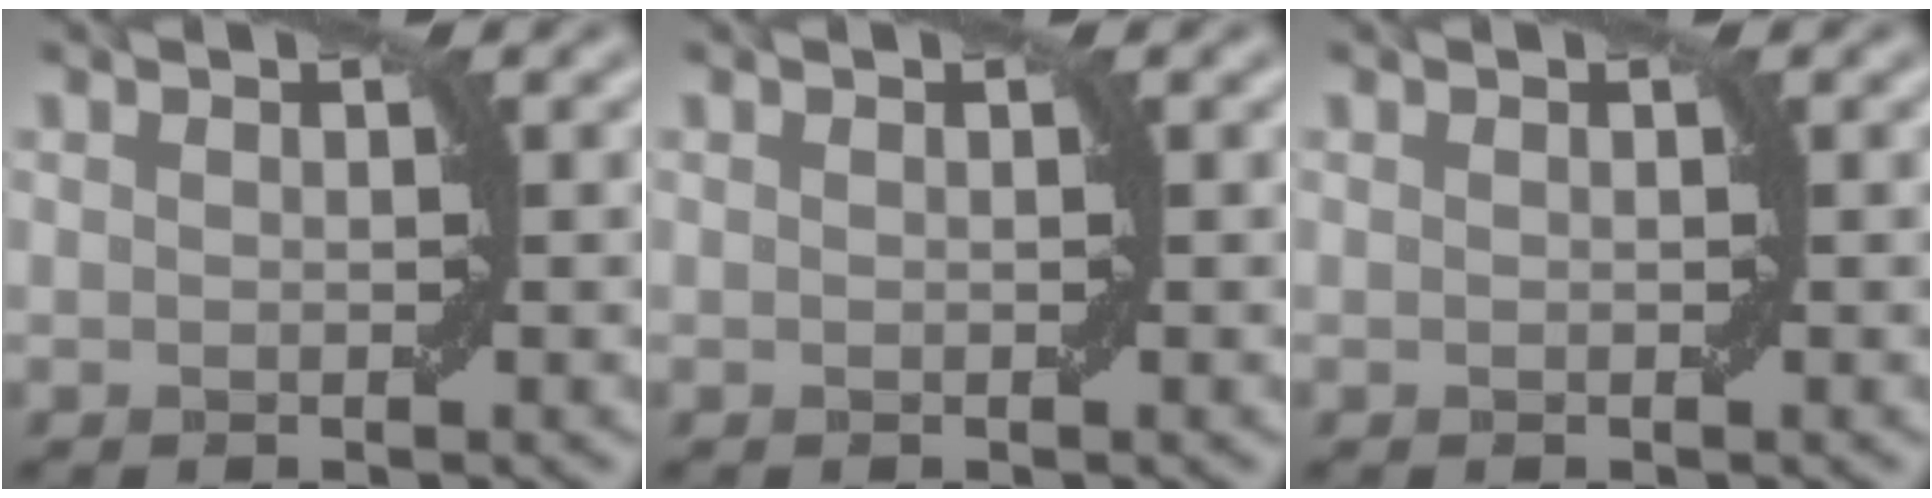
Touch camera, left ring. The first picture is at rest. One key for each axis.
{"total": 0.0}
{"total": 0.0}